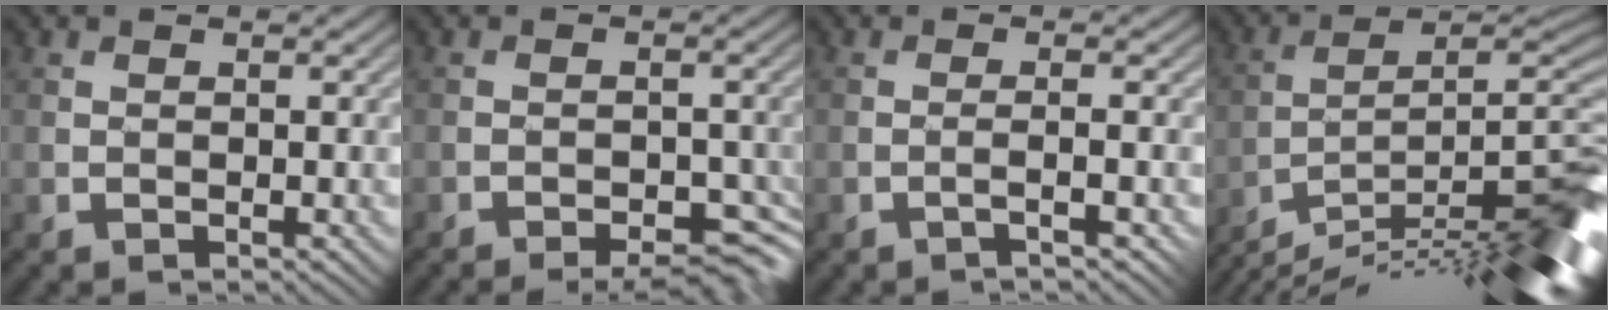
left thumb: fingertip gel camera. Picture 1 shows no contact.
{"total": 5.8, "force": [-4.7, 1.6, 2.9], "torque": [-0.036, 0.006, -0.061]}
{"total": 1.3, "force": [-0.5, -0.6, 1.0], "torque": [-0.015, 0.013, -0.019]}
{"total": 14.7, "force": [-10.6, 1.8, 10.0], "torque": [-0.121, 0.024, -0.176]}